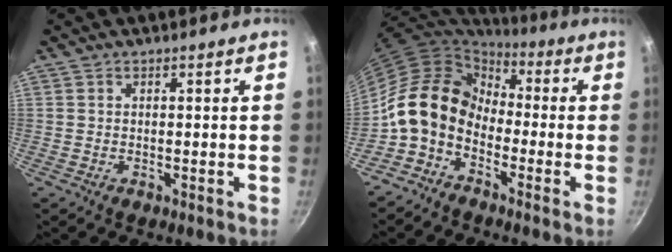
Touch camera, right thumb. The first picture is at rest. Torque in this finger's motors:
{"motor_torque": [1.58, 2.85, 1.20, -1.33, 0.54]}